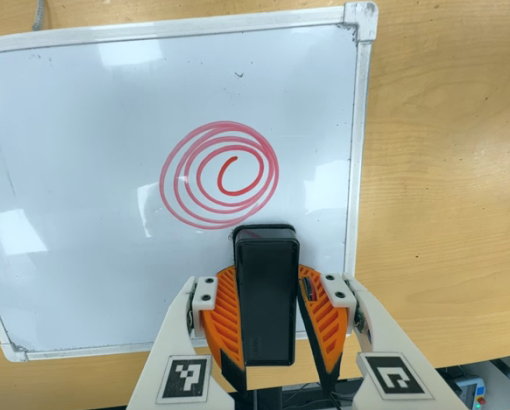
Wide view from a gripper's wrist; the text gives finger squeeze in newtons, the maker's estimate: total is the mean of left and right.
{"total": 7.6, "left": 6.1, "right": 9.2}